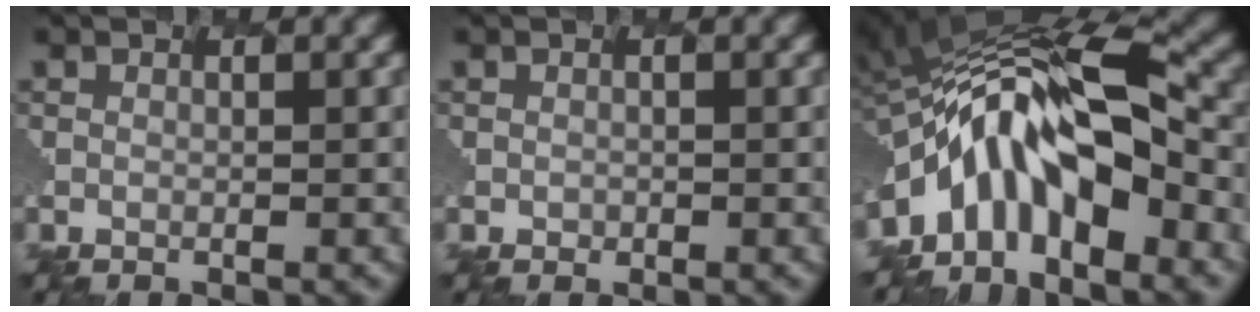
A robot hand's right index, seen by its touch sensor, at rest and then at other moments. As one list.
[{"total": 0.8, "force": [-0.6, 0.1, -0.5], "torque": [-0.013, -0.010, 0.004]}, {"total": 9.8, "force": [-4.6, 3.5, 7.9], "torque": [-0.159, 0.013, -0.081]}]